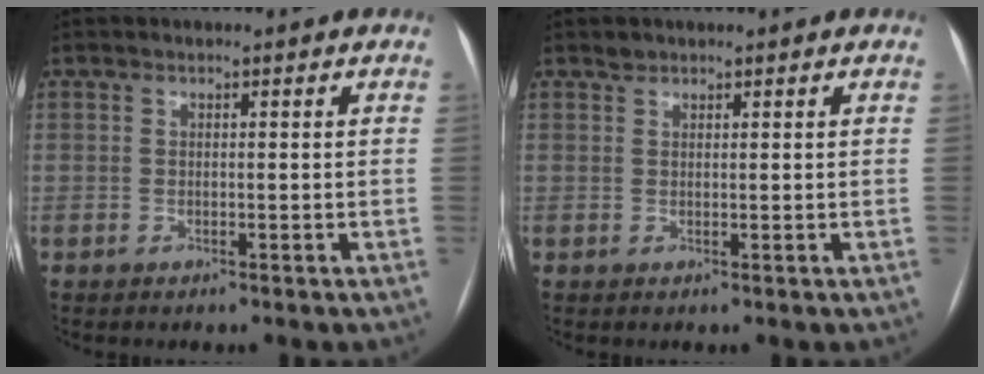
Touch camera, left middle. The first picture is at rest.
{"total": 0.7, "force": [0.7, 0.2, 0.0], "torque": [0.000, 0.000, 0.012]}